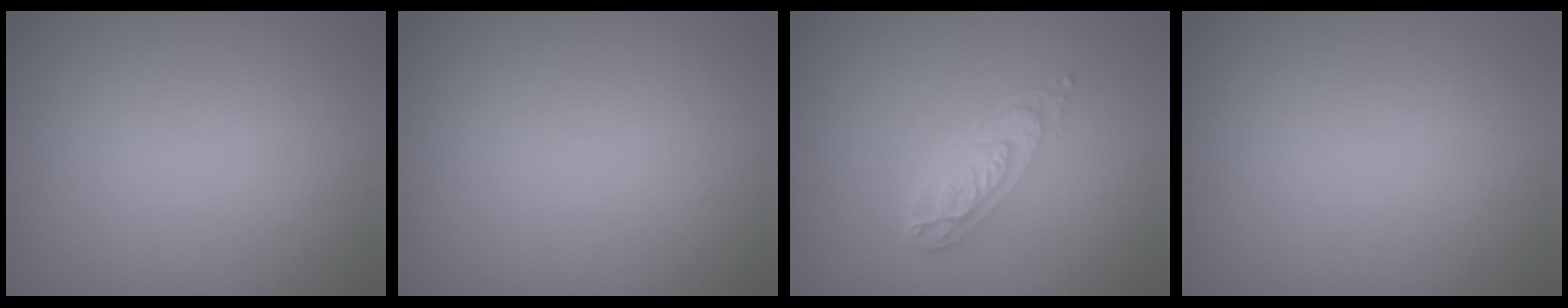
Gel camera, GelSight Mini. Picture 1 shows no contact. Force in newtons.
{"total": 0.0}
{"total": 3.5, "press": 2.6, "slide": 2.4}
{"total": 0.0}